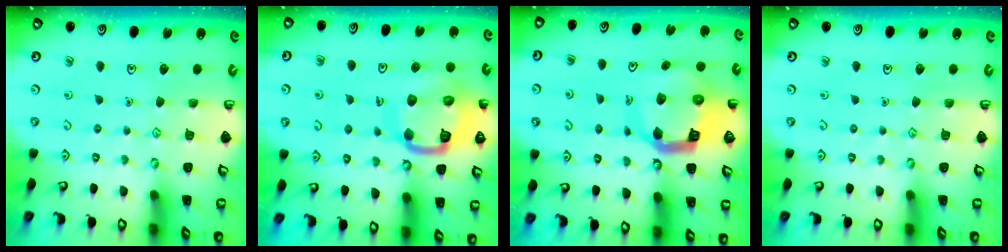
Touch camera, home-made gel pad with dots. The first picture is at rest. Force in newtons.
{"total": 16.4, "press": 16.3, "slide": 1.8}
{"total": 12.0, "press": 11.9, "slide": 1.5}
{"total": 0.0}